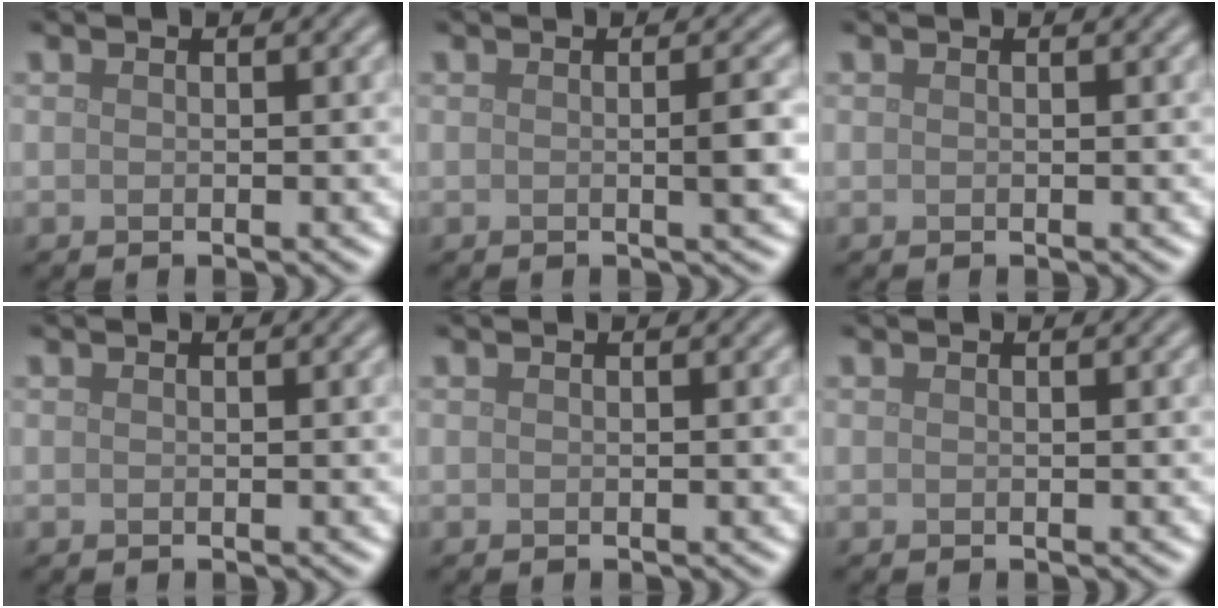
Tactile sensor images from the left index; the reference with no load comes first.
{"total": 2.4, "force": [-0.1, 0.4, 2.3], "torque": [-0.032, -0.001, -0.005]}
{"total": 0.0}
{"total": 0.0}
{"total": 0.0}
{"total": 0.0}